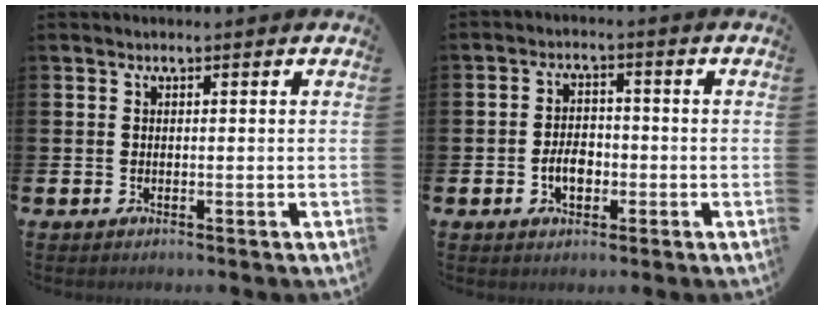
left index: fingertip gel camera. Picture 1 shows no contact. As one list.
[{"total": 3.9, "force": [-1.2, 2.6, 2.7], "torque": [-0.040, 0.001, -0.026]}]